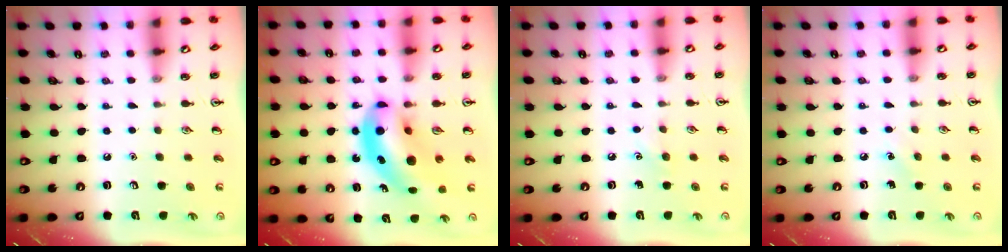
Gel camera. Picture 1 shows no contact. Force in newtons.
{"total": 13.1, "press": 12.4, "slide": 4.1}
{"total": 5.0, "press": 4.7, "slide": 1.7}
{"total": 4.2, "press": 3.9, "slide": 1.5}